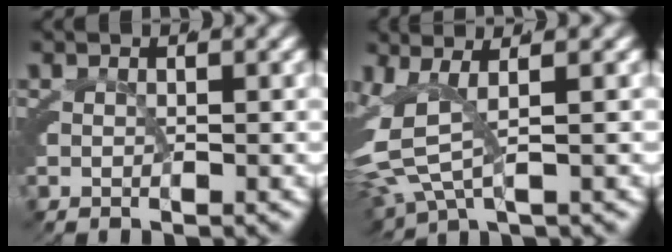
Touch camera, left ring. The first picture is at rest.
{"total": 6.0, "force": [0.3, 3.7, 4.7], "torque": [-0.127, -0.018, 0.011]}